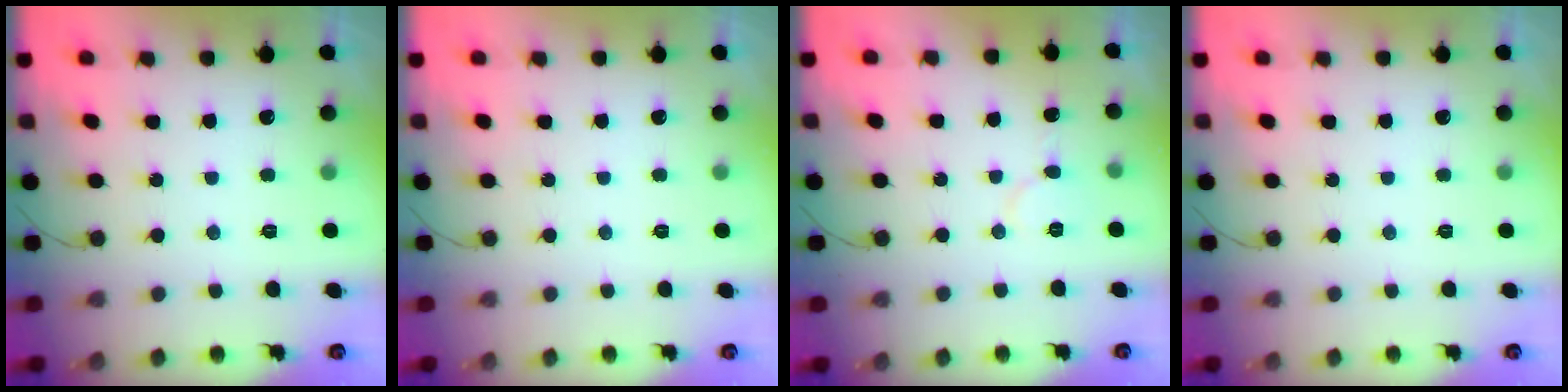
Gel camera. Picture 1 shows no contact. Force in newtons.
{"total": 0.0}
{"total": 4.8, "press": 4.7, "slide": 0.4}
{"total": 0.0}